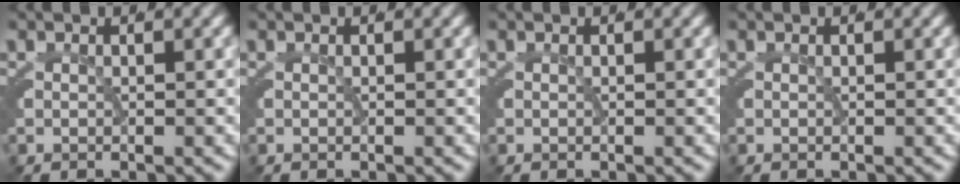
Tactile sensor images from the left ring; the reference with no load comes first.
{"total": 0.0}
{"total": 0.0}
{"total": 0.0}